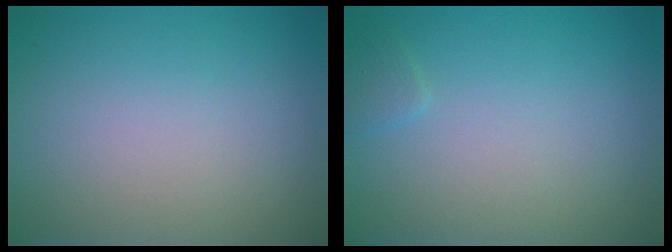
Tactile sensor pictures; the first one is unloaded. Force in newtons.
{"total": 0.8, "press": 0.7, "slide": 0.2}